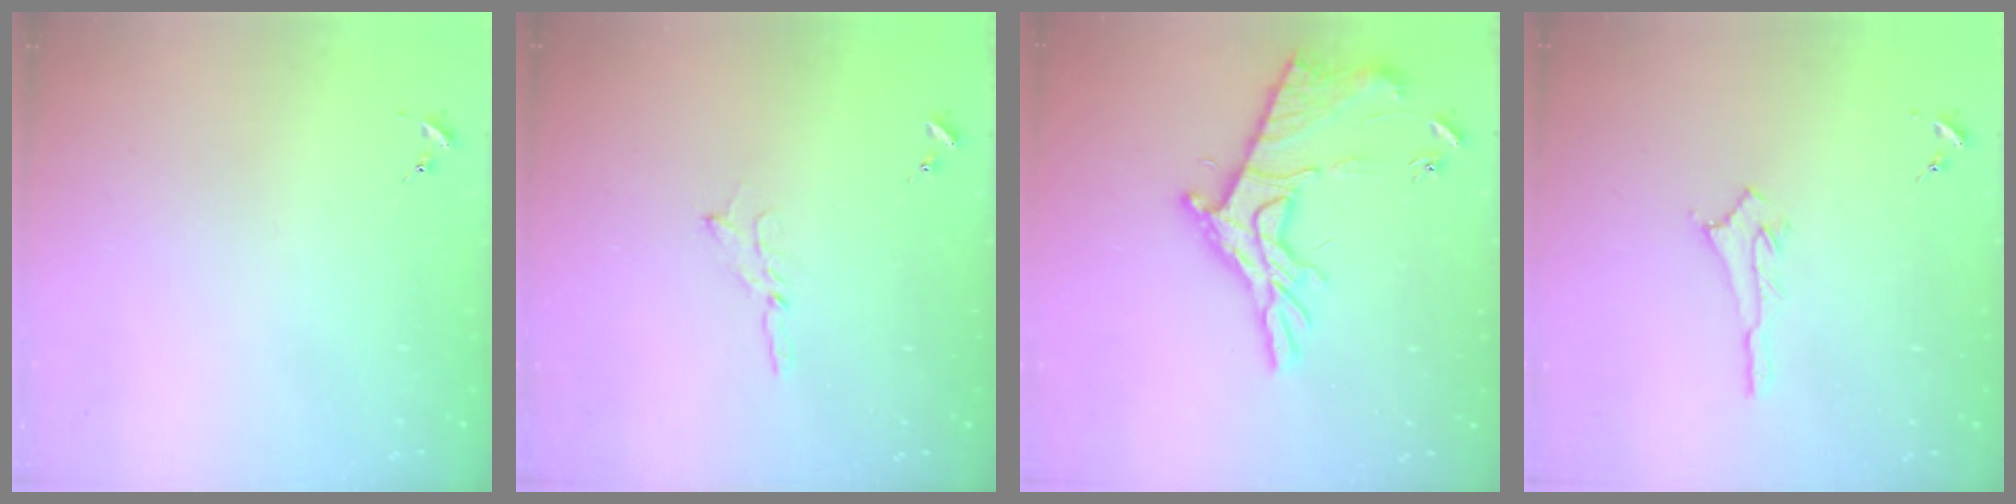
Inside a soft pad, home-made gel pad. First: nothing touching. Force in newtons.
{"total": 2.0, "press": 2.0, "slide": 0.2}
{"total": 17.4, "press": 17.3, "slide": 0.9}
{"total": 2.9, "press": 2.9, "slide": 0.3}